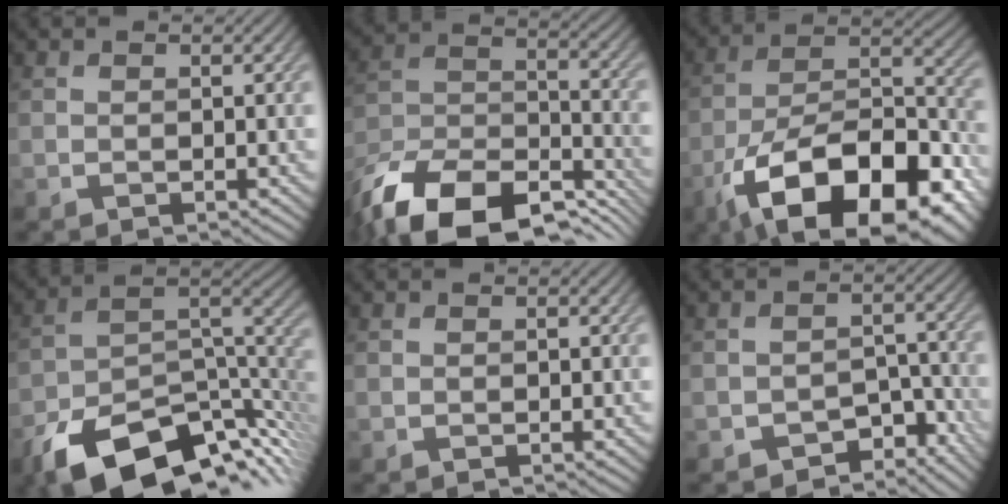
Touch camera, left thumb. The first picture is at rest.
{"total": 16.7, "force": [-12.4, 7.5, 8.2], "torque": [-0.207, -0.027, -0.199]}
{"total": 19.4, "force": [-11.1, 8.9, 13.2], "torque": [-0.228, -0.029, -0.182]}
{"total": 15.2, "force": [-9.3, 7.3, 9.6], "torque": [-0.188, -0.034, -0.140]}
{"total": 0.0}
{"total": 5.5, "force": [-4.0, 2.9, 2.4], "torque": [-0.028, -0.005, -0.065]}